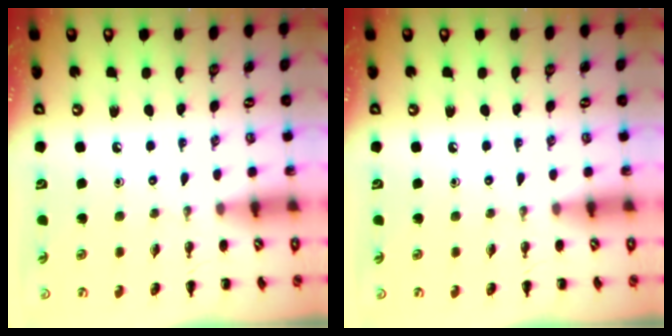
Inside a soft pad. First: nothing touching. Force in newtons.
{"total": 0.0}